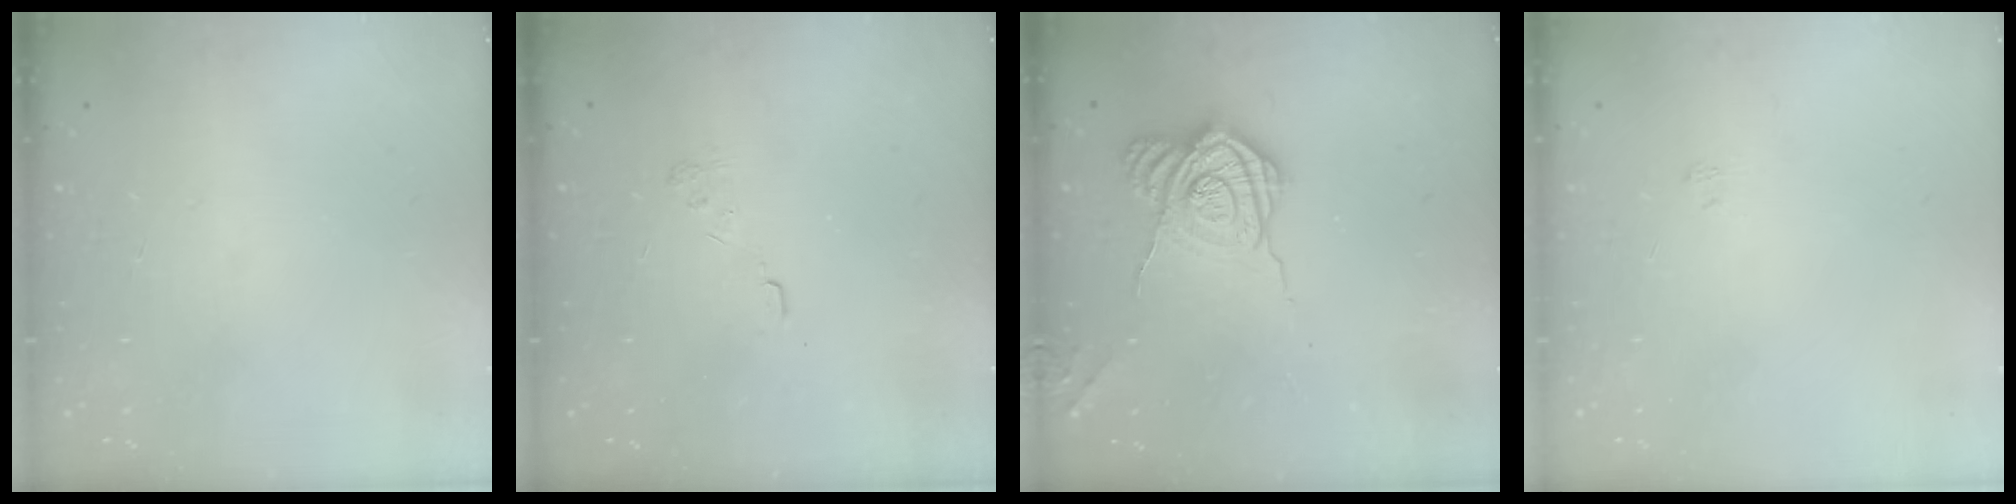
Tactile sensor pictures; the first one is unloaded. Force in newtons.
{"total": 2.4, "press": 1.9, "slide": 1.5}
{"total": 12.2, "press": 12.1, "slide": 0.8}
{"total": 1.8, "press": 1.4, "slide": 1.1}